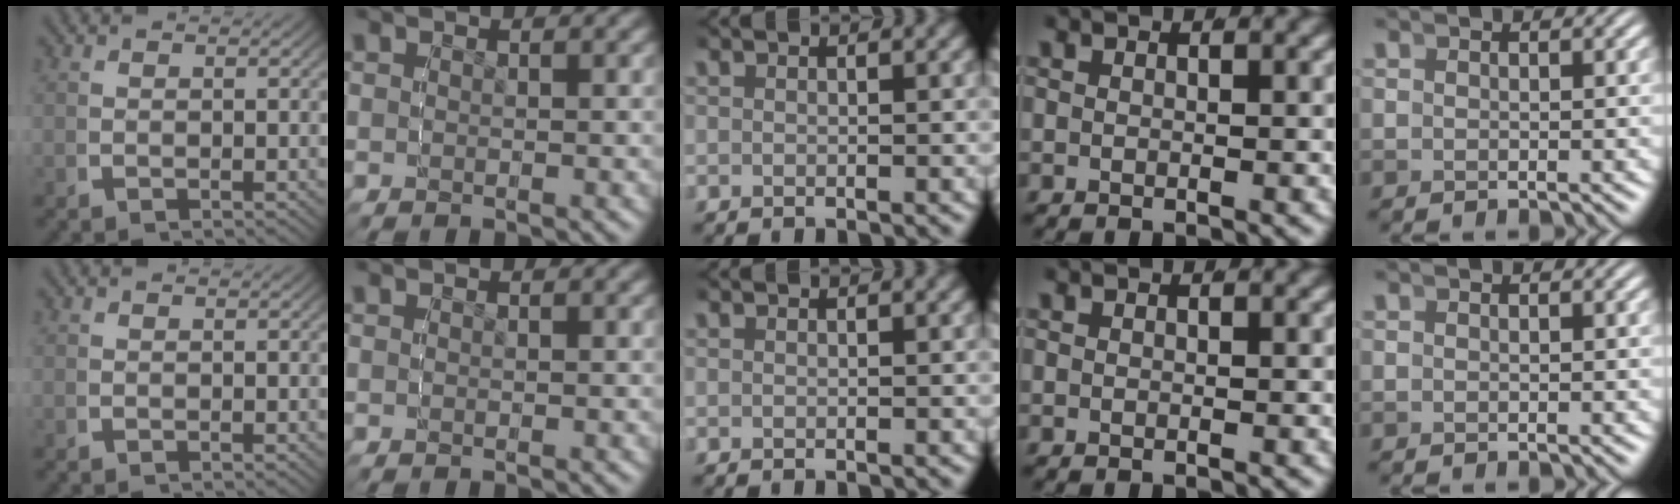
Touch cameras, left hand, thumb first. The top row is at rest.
{}